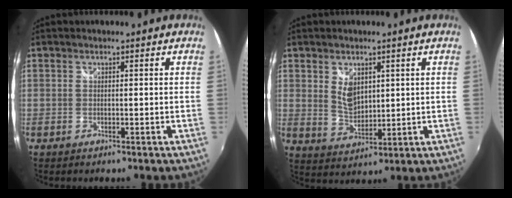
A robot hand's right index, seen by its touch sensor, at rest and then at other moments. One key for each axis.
{"total": 5.6, "fx": 2.0, "fy": 3.7, "fz": 3.8, "tx": -0.060, "ty": -0.002, "tz": 0.042}